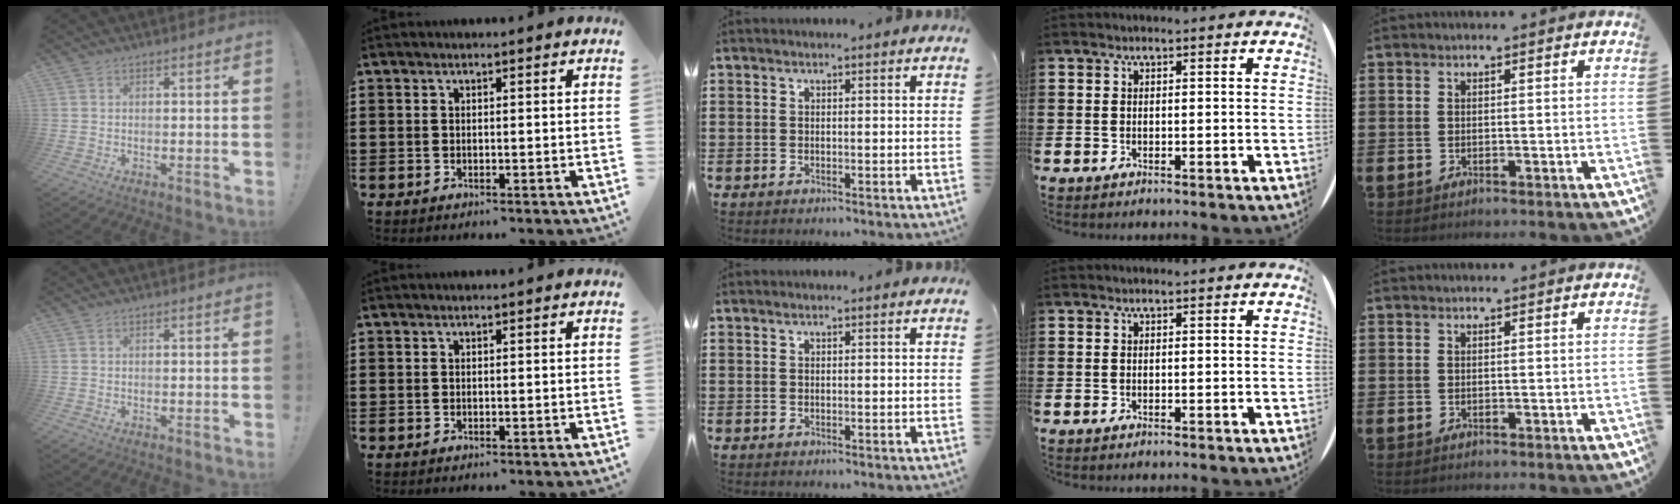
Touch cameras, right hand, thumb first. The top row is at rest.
{}